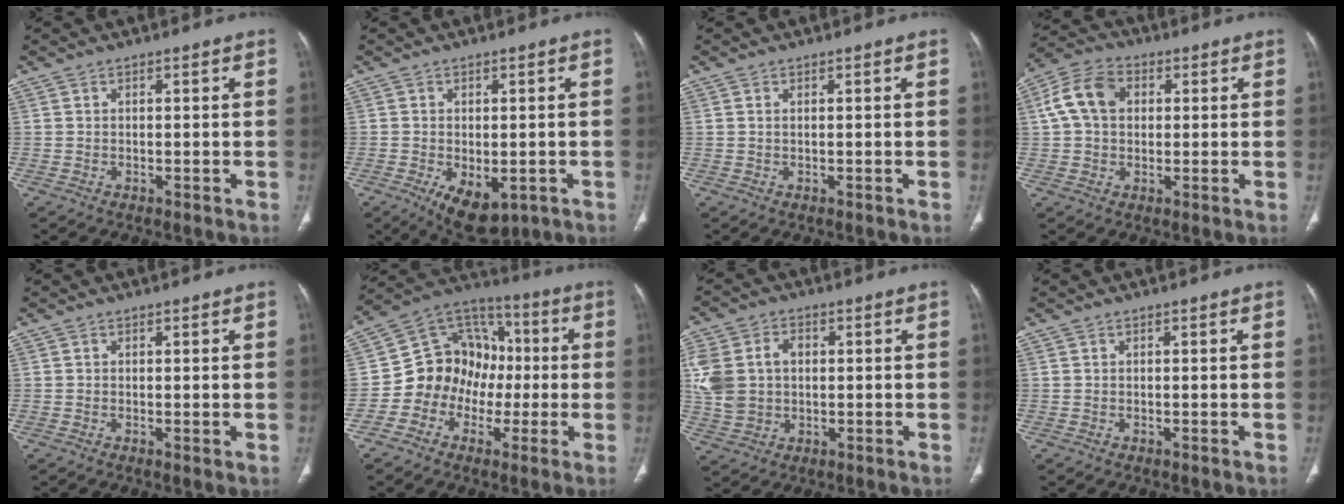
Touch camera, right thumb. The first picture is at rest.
{"total": 8.4, "force": [-3.1, 4.8, 6.2], "torque": [-0.085, -0.006, -0.034]}
{"total": 0.0}
{"total": 9.4, "force": [1.9, 6.9, 6.1], "torque": [-0.110, 0.021, 0.028]}
{"total": 0.6, "force": [0.0, 0.2, 0.6], "torque": [-0.015, -0.005, -0.001]}
{"total": 14.3, "force": [-2.5, 12.7, 6.0], "torque": [-0.052, 0.055, -0.054]}
{"total": 11.6, "force": [1.3, 9.1, 7.1], "torque": [-0.146, 0.016, 0.032]}
{"total": 0.0}